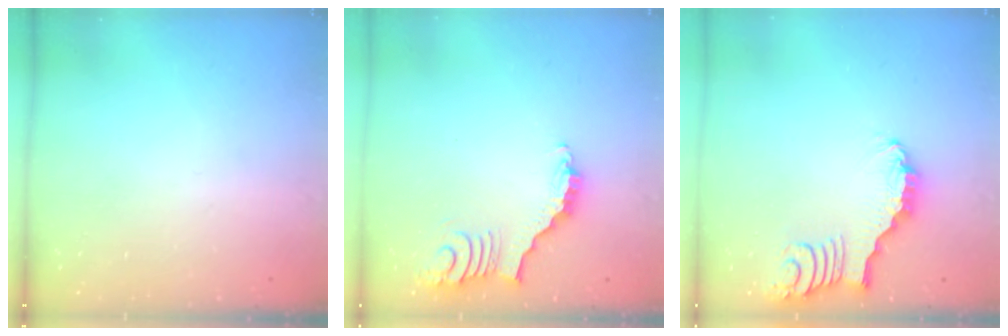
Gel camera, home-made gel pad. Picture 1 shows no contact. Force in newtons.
{"total": 3.7, "press": 3.6, "slide": 0.7}
{"total": 2.6, "press": 2.6, "slide": 0.3}